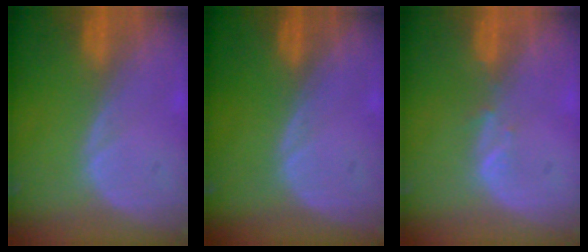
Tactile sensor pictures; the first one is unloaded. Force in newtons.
{"total": 0.0}
{"total": 1.4, "press": 1.2, "slide": 0.6}